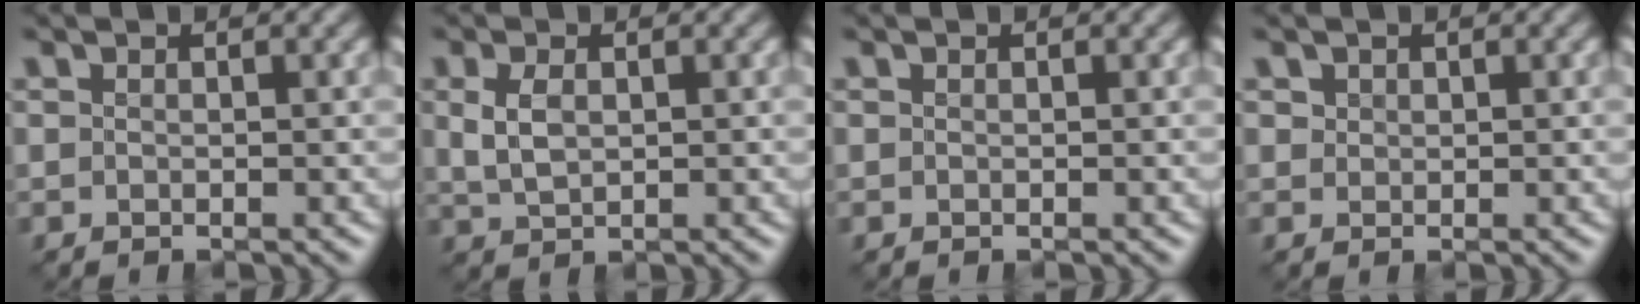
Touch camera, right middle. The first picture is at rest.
{"total": 2.1, "force": [0.2, 1.3, 1.7], "torque": [-0.043, -0.004, 0.010]}
{"total": 0.0}
{"total": 0.7, "force": [0.5, 0.5, 0.0], "torque": [-0.002, -0.002, 0.012]}